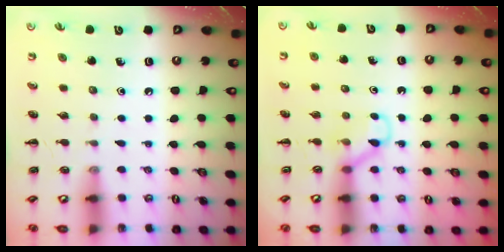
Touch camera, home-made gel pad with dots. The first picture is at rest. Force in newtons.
{"total": 4.0, "press": 3.8, "slide": 1.2}